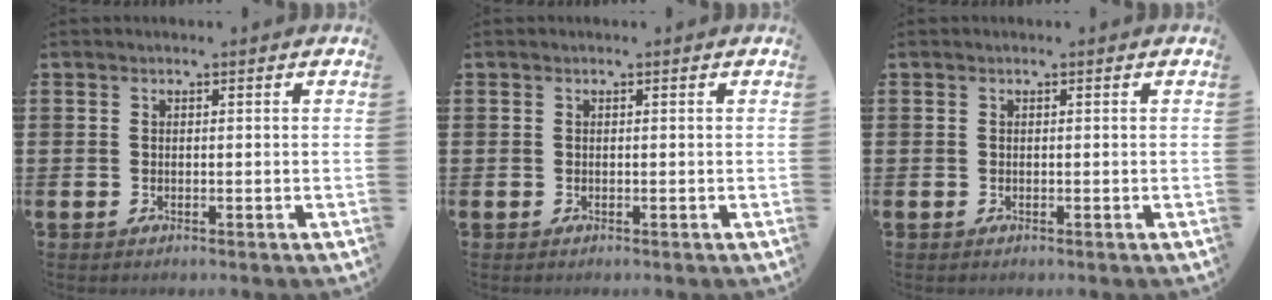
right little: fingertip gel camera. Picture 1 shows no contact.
{"total": 0.0}
{"total": 0.0}